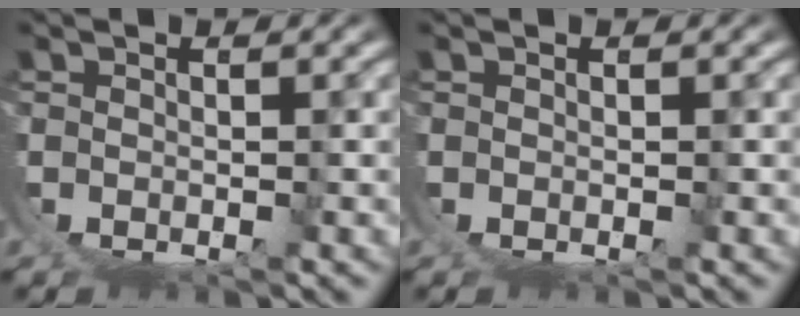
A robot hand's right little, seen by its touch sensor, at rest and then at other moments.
{"total": 0.0}